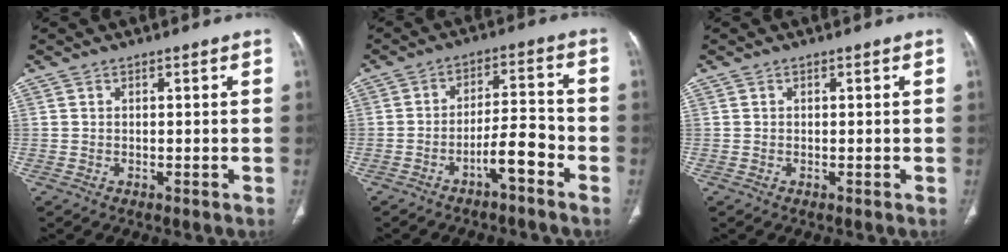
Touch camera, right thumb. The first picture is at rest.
{"total": 6.9, "force": [-3.9, 1.9, 5.4], "torque": [-0.084, 0.041, -0.063]}
{"total": 0.0}